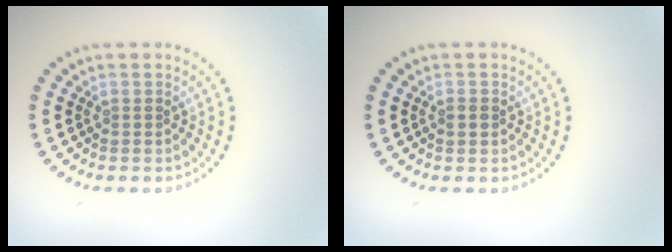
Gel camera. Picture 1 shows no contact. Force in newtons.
{"total": 1.2, "press": 1.2, "slide": 0.2}